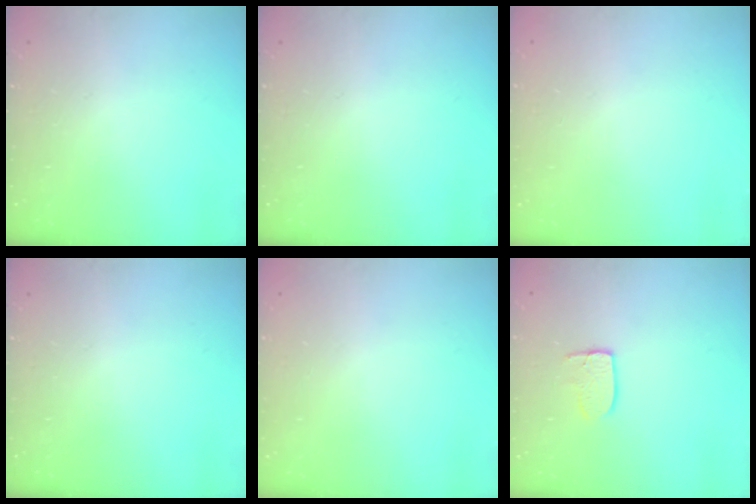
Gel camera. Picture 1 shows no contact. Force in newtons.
{"total": 0.0}
{"total": 0.0}
{"total": 0.0}
{"total": 0.0}
{"total": 5.9, "press": 5.9, "slide": 0.4}